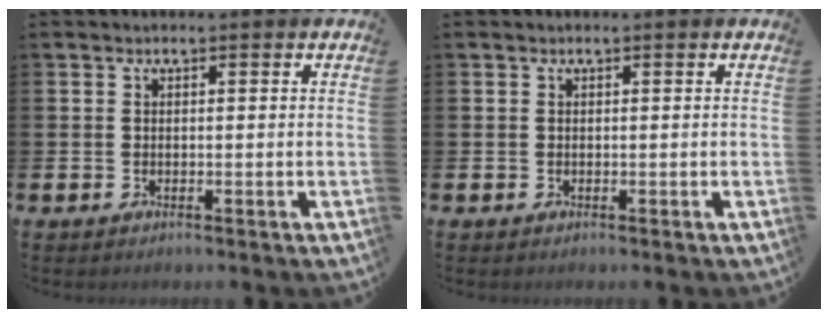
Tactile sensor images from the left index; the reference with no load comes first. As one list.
[{"total": 0.0}]